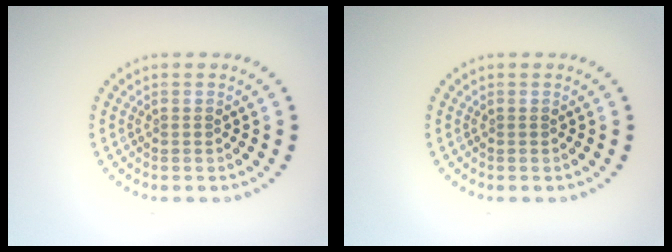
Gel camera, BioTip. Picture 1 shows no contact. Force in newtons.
{"total": 0.0}